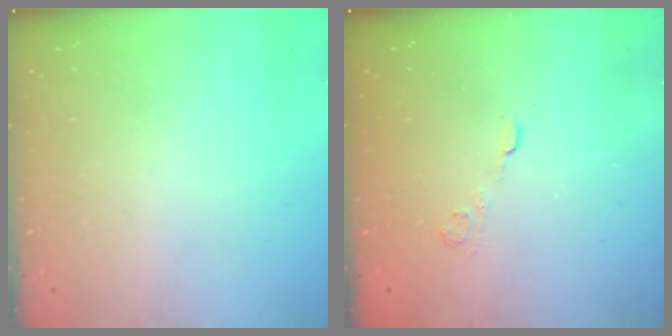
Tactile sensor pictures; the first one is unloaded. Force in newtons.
{"total": 2.7, "press": 2.3, "slide": 1.4}